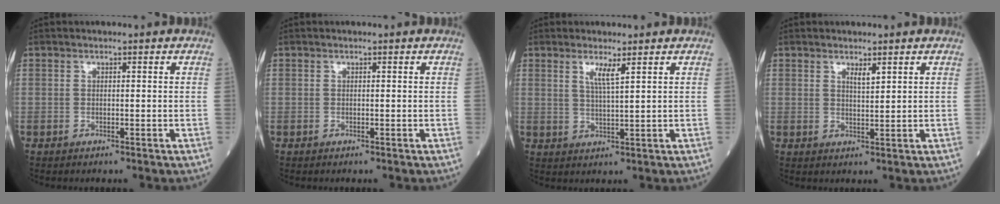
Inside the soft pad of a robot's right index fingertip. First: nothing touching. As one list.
[{"total": 0.0}, {"total": 3.0, "force": [1.7, -0.2, 2.5], "torque": [-0.051, -0.007, 0.034]}, {"total": 1.8, "force": [1.2, 0.2, 1.3], "torque": [-0.025, -0.005, 0.024]}]